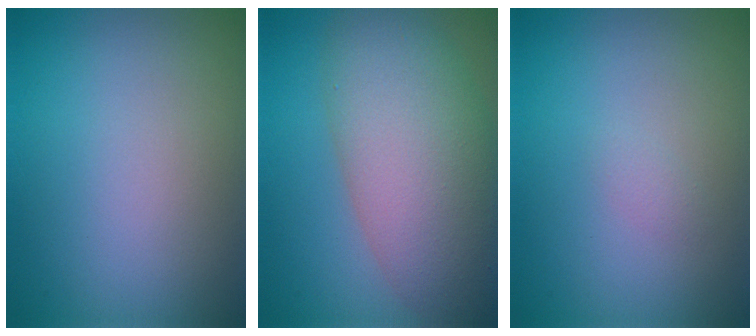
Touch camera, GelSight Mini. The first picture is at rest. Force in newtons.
{"total": 10.6, "press": 10.6, "slide": 0.3}
{"total": 0.5, "press": 0.5, "slide": 0.0}